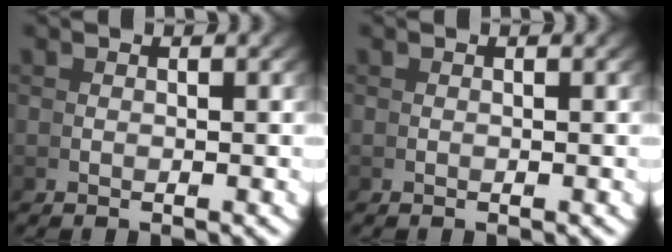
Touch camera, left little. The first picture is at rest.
{"total": 0.0}